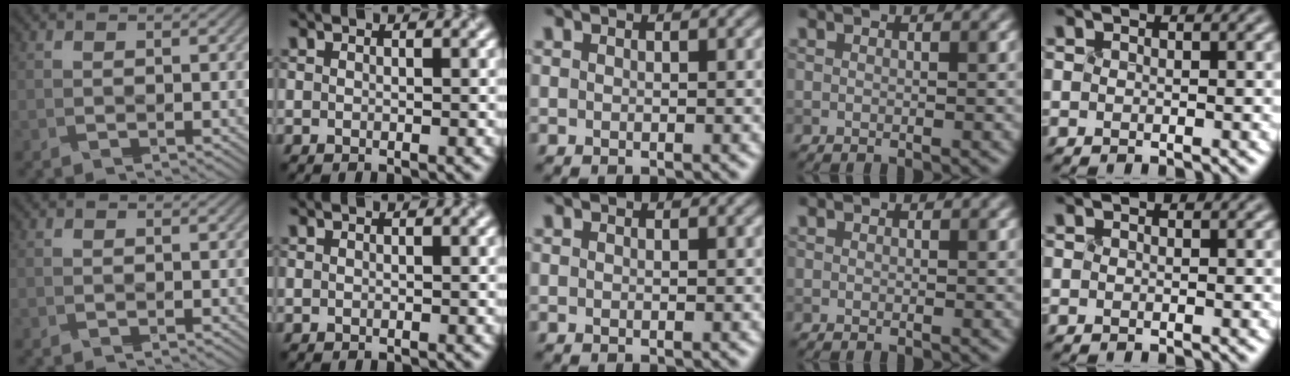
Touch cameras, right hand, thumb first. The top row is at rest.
{}